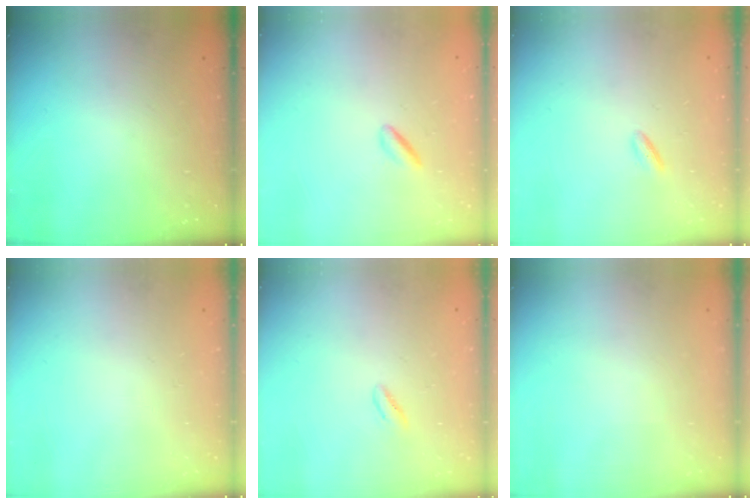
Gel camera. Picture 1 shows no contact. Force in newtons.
{"total": 1.0, "press": 0.7, "slide": 0.7}
{"total": 2.3, "press": 2.2, "slide": 0.4}
{"total": 0.0}
{"total": 1.8, "press": 1.6, "slide": 0.9}
{"total": 0.0}